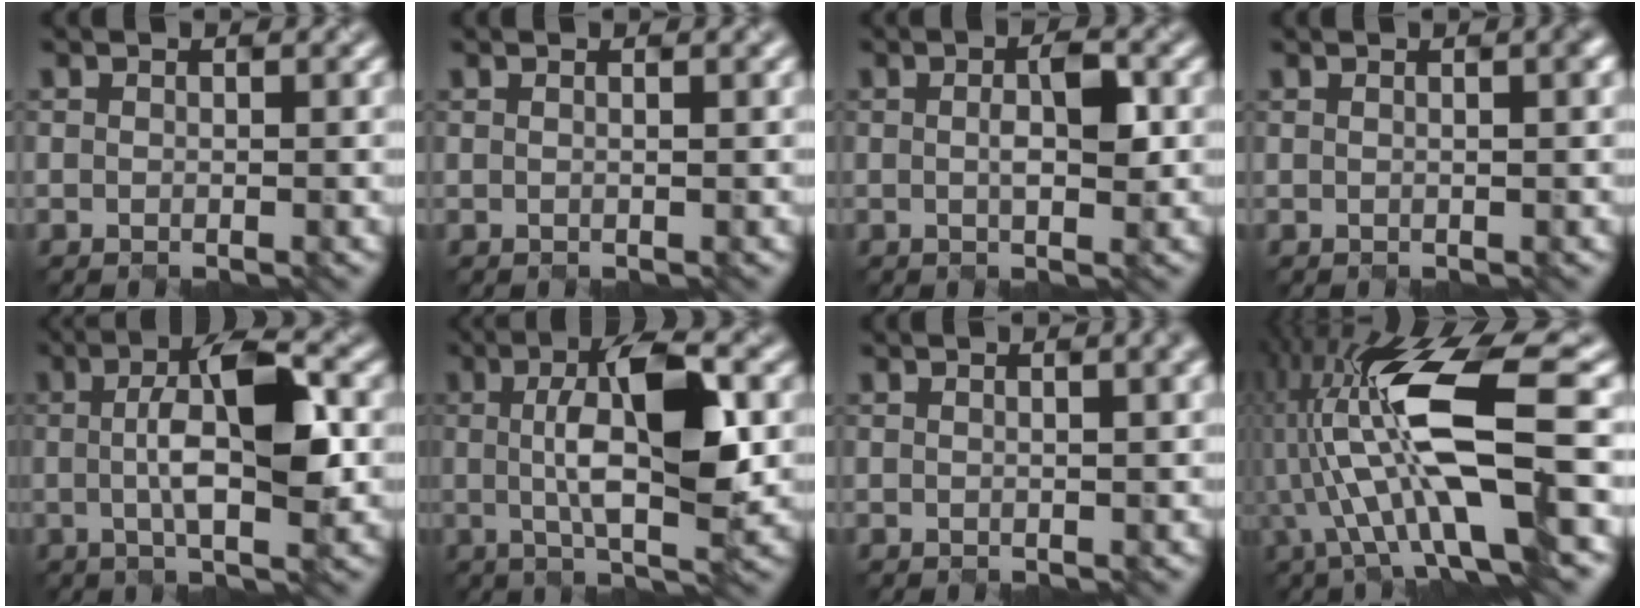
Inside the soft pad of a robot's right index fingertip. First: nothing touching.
{"total": 1.8, "force": [0.8, 0.9, 1.4], "torque": [-0.016, 0.019, 0.001]}
{"total": 2.5, "force": [-0.2, 0.3, 2.4], "torque": [-0.055, 0.002, 0.013]}
{"total": 3.3, "force": [1.2, 1.6, 2.7], "torque": [-0.015, 0.027, 0.006]}
{"total": 6.9, "force": [-0.2, 1.6, 6.7], "torque": [-0.117, 0.006, 0.010]}
{"total": 8.1, "force": [0.0, 2.0, 7.8], "torque": [-0.135, 0.002, 0.017]}
{"total": 5.1, "force": [2.3, 2.4, 3.9], "torque": [-0.026, 0.039, 0.017]}
{"total": 11.2, "force": [-1.6, 2.4, 10.8], "torque": [-0.219, 0.007, -0.011]}